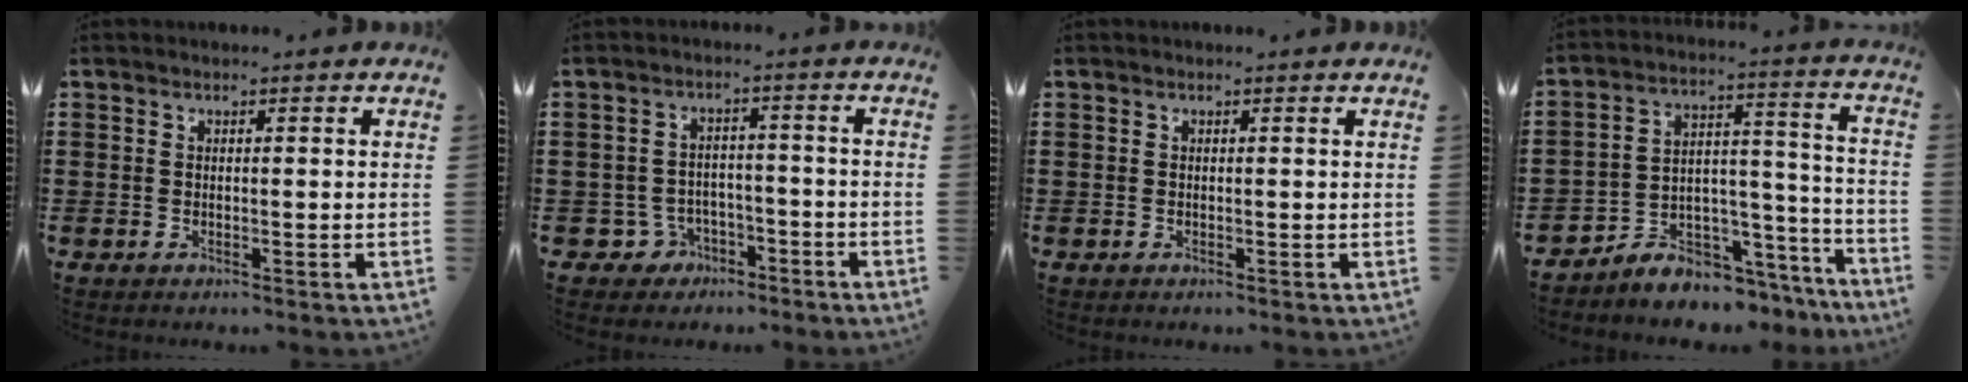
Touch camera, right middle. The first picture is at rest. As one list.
[{"total": 3.9, "force": [-3.0, 2.5, 0.6], "torque": [-0.029, 0.007, -0.064]}, {"total": 0.0}, {"total": 5.6, "force": [-5.3, 1.8, 0.0], "torque": [-0.004, 0.007, -0.105]}]